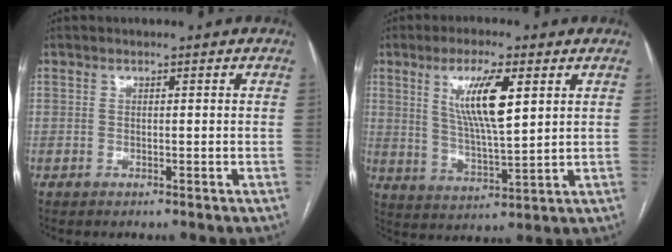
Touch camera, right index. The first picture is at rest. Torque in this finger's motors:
{"motor_torque": [0.53, 0.20, 0.37, 0.19]}